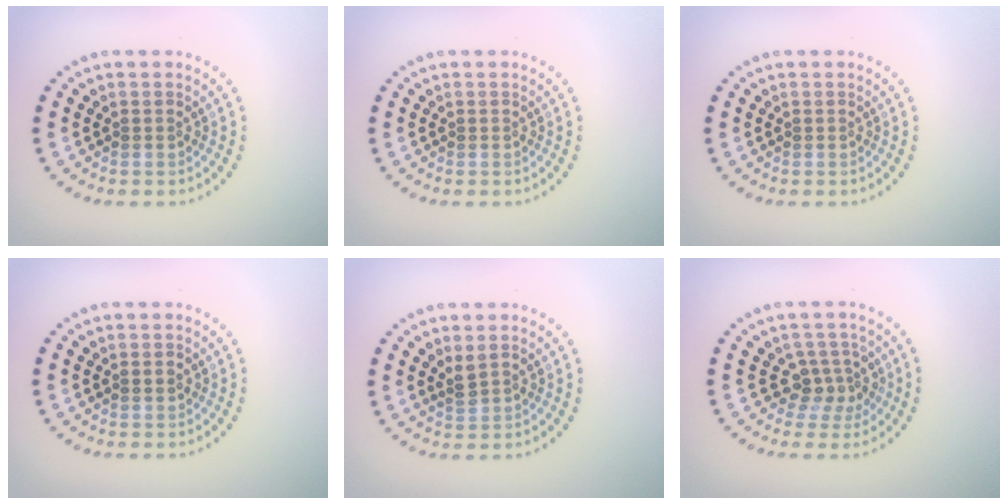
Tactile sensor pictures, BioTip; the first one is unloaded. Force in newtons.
{"total": 0.0}
{"total": 0.0}
{"total": 1.0, "press": 1.0, "slide": 0.0}
{"total": 1.3, "press": 1.2, "slide": 0.6}
{"total": 2.7, "press": 2.0, "slide": 1.8}